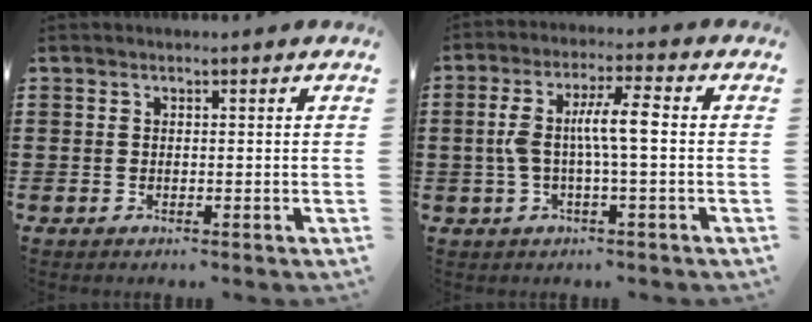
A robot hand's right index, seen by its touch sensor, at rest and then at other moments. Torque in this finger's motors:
{"motor_torque": [1.30, 0.09, 0.43, 0.13]}